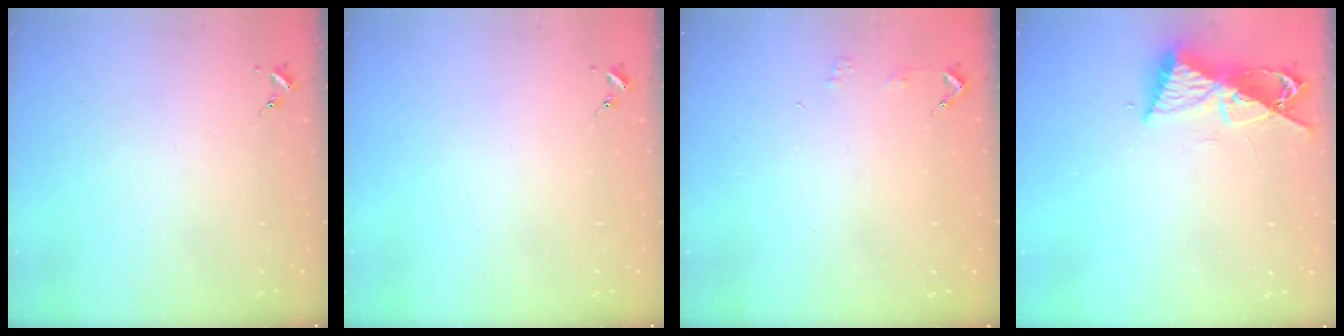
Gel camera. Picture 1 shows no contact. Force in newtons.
{"total": 0.0}
{"total": 2.9, "press": 2.9, "slide": 0.2}
{"total": 9.4, "press": 9.3, "slide": 1.4}